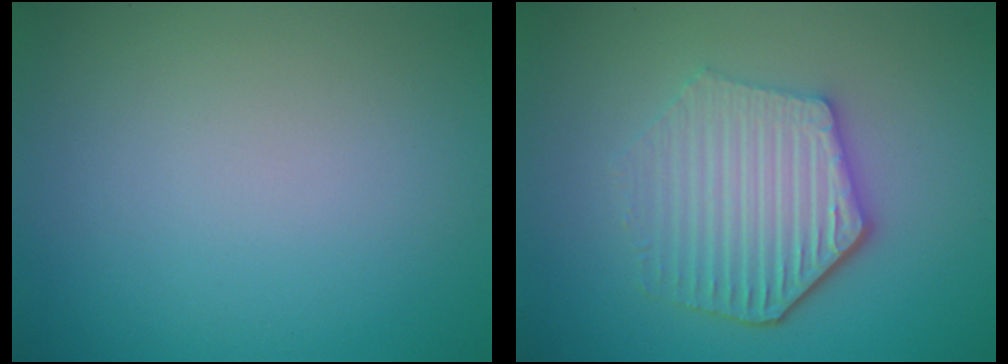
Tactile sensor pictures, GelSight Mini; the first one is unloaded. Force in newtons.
{"total": 5.5, "press": 4.3, "slide": 3.3}